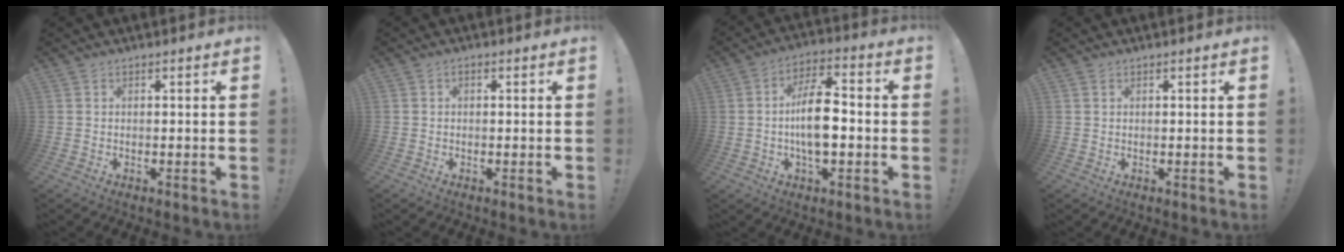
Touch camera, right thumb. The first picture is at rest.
{"total": 0.8, "force": [-0.3, 0.6, 0.5], "torque": [-0.008, 0.003, -0.007]}
{"total": 12.6, "force": [-1.9, 6.6, 10.6], "torque": [-0.193, 0.016, -0.033]}
{"total": 0.6, "force": [0.4, 0.5, 0.2], "torque": [-0.006, 0.002, 0.008]}